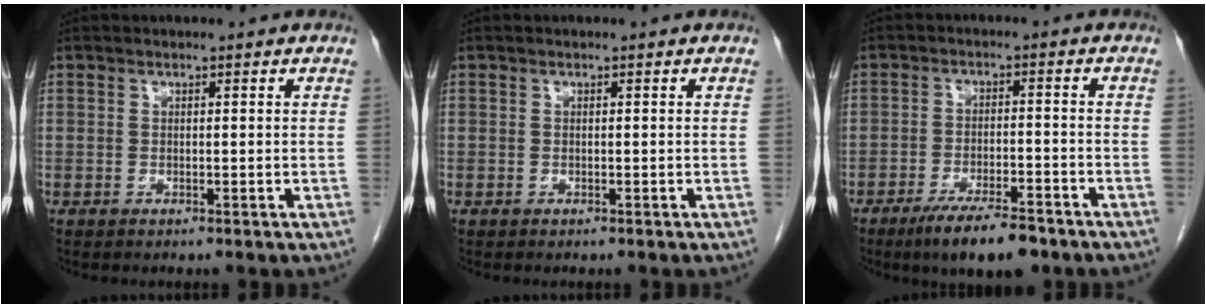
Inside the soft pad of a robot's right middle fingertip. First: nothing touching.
{"total": 0.0}
{"total": 9.1, "force": [-6.7, 1.9, 5.8], "torque": [-0.092, -0.012, -0.109]}